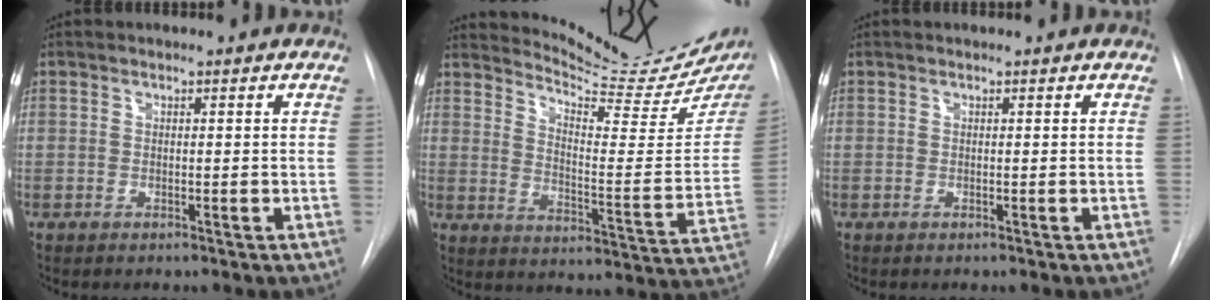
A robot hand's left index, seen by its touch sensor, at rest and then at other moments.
{"total": 20.5, "force": [19.1, 1.2, 7.2], "torque": [-0.106, -0.102, 0.243]}
{"total": 0.0}